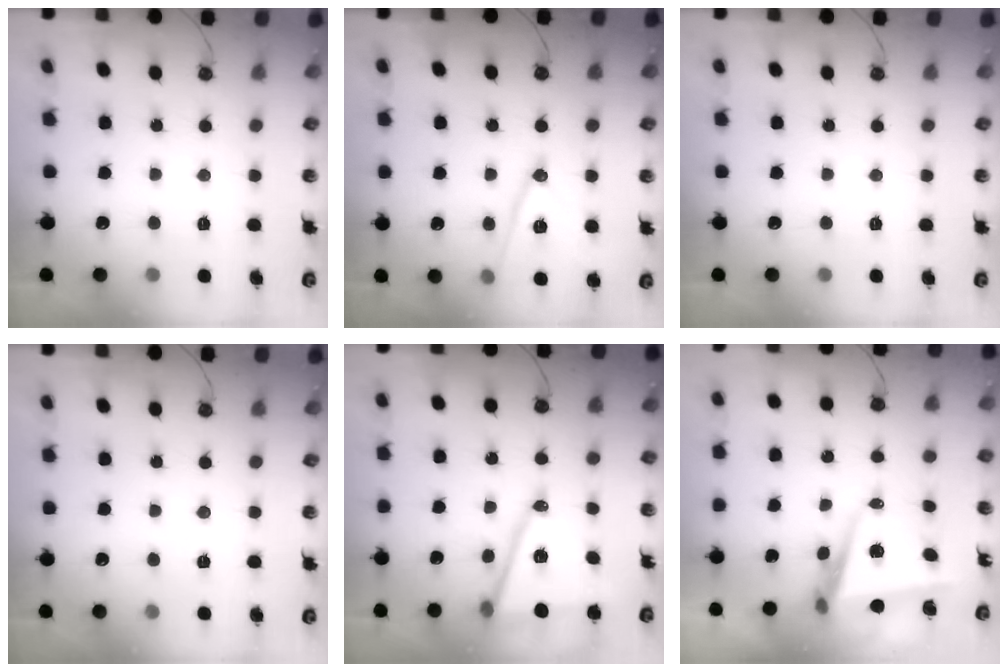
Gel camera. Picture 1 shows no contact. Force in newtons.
{"total": 13.6, "press": 13.2, "slide": 3.3}
{"total": 0.0}
{"total": 5.6, "press": 3.4, "slide": 4.5}
{"total": 14.8, "press": 14.3, "slide": 3.9}
{"total": 6.8, "press": 5.9, "slide": 3.5}